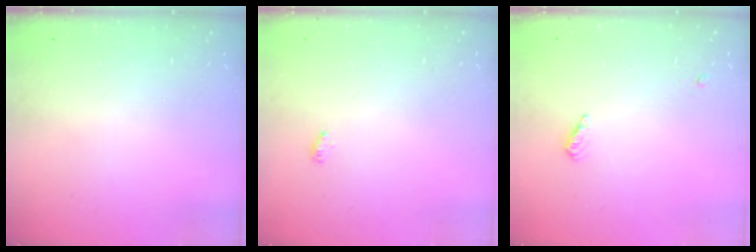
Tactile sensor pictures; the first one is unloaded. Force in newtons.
{"total": 6.5, "press": 3.1, "slide": 5.7}
{"total": 4.2, "press": 4.2, "slide": 0.5}